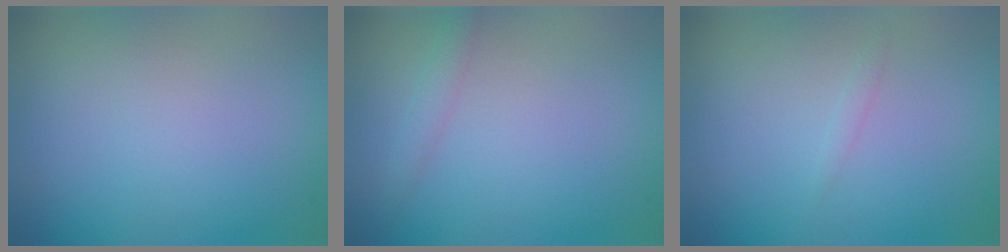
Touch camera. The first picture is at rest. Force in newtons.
{"total": 1.3, "press": 1.3, "slide": 0.1}
{"total": 0.5, "press": 0.5, "slide": 0.0}